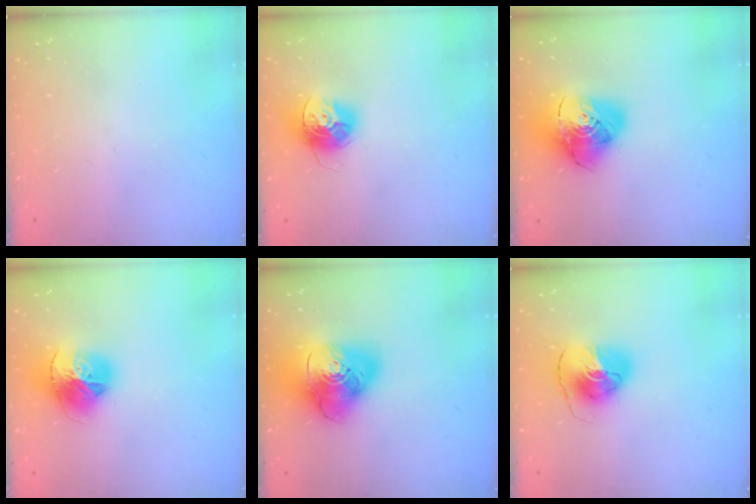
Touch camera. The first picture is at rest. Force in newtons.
{"total": 13.1, "press": 13.1, "slide": 0.7}
{"total": 17.5, "press": 17.3, "slide": 2.1}
{"total": 17.3, "press": 17.2, "slide": 1.8}
{"total": 19.4, "press": 19.2, "slide": 2.5}
{"total": 10.5, "press": 10.5, "slide": 1.3}